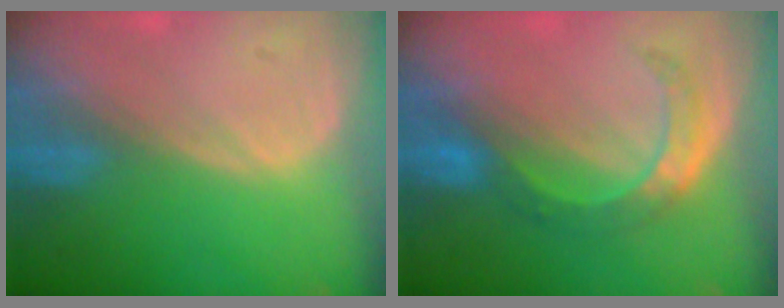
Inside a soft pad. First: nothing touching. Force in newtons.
{"total": 5.6, "press": 5.5, "slide": 0.7}